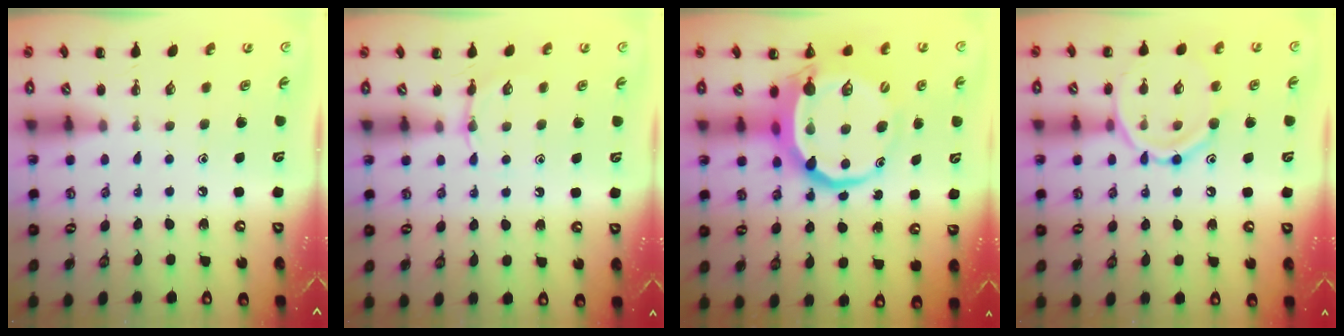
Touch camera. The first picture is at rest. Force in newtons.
{"total": 4.4, "press": 4.1, "slide": 1.5}
{"total": 13.2, "press": 12.7, "slide": 3.3}
{"total": 12.7, "press": 12.7, "slide": 1.0}